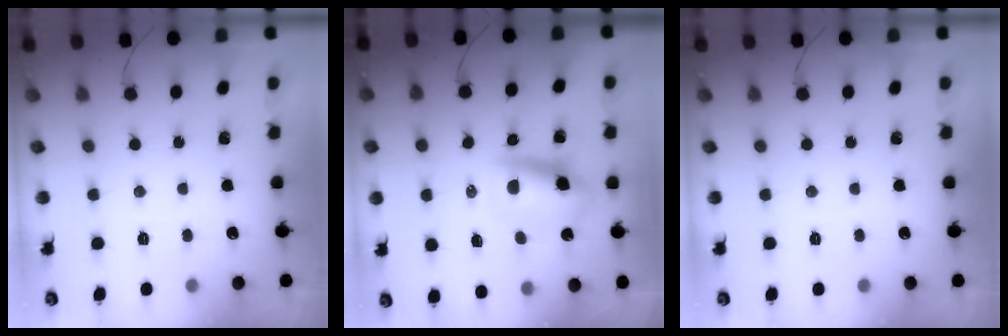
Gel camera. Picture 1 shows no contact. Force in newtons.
{"total": 9.1, "press": 8.8, "slide": 2.4}
{"total": 0.0}